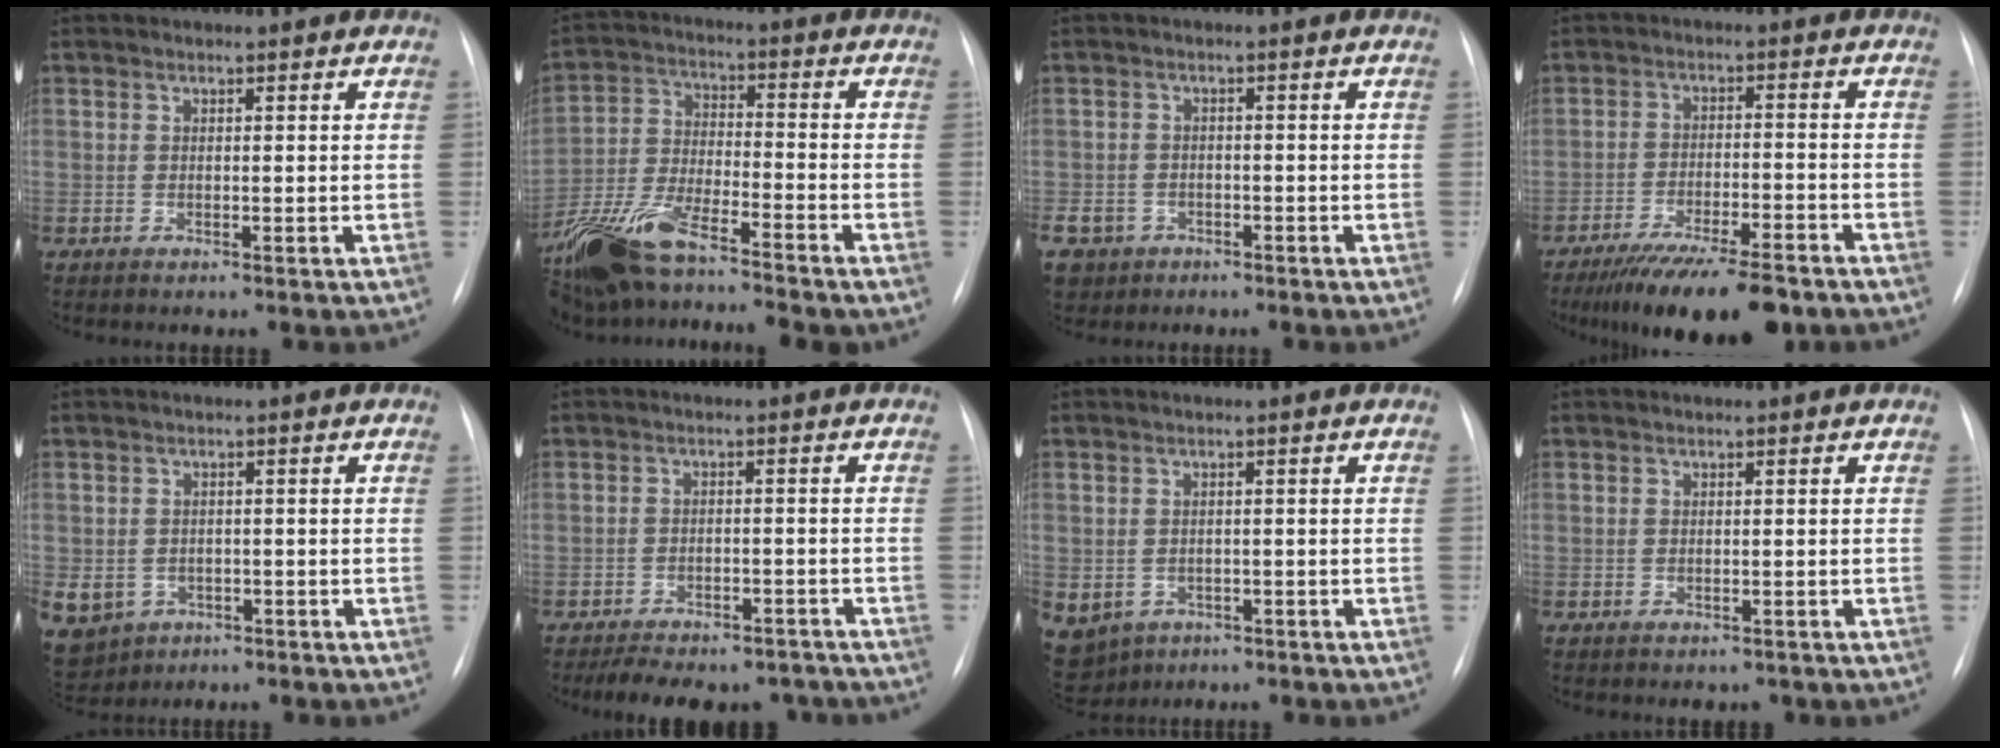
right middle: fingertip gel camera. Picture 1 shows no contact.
{"total": 14.6, "force": [-11.3, 2.8, 8.8], "torque": [-0.189, -0.017, -0.207]}
{"total": 9.0, "force": [-4.7, 7.3, 2.3], "torque": [-0.076, 0.003, -0.073]}
{"total": 14.0, "force": [-10.9, 2.6, 8.3], "torque": [-0.120, -0.020, -0.173]}
{"total": 13.8, "force": [-5.8, 11.5, 4.9], "torque": [-0.160, -0.002, -0.071]}
{"total": 12.8, "force": [-10.6, 5.6, 4.5], "torque": [-0.075, 0.011, -0.134]}
{"total": 11.6, "force": [-5.5, 9.4, 4.1], "torque": [-0.125, -0.005, -0.067]}
{"total": 1.1, "force": [-0.8, 0.7, 0.2], "torque": [-0.002, 0.001, -0.007]}